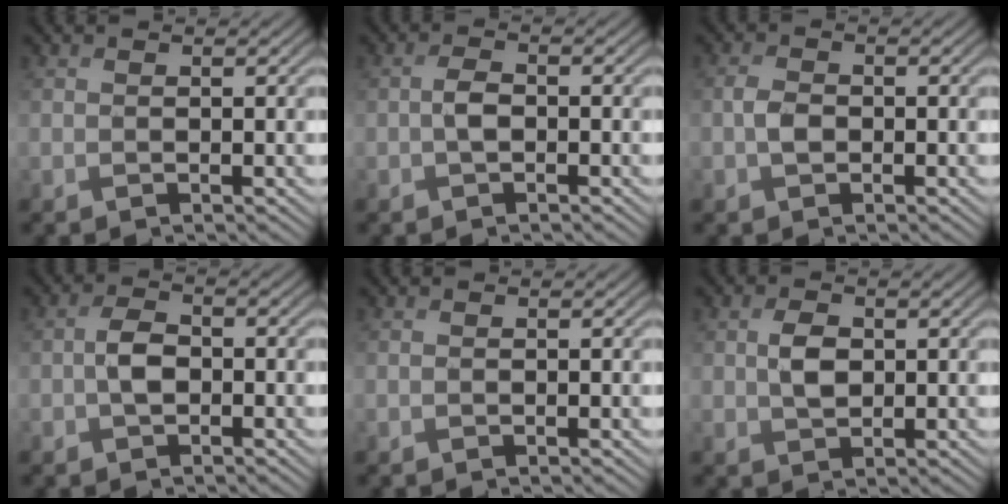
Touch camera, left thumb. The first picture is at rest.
{"total": 1.9, "force": [-0.6, 1.1, 1.5], "torque": [-0.030, 0.005, -0.016]}
{"total": 2.0, "force": [-0.6, 1.4, 1.3], "torque": [-0.032, 0.002, -0.015]}
{"total": 3.0, "force": [-0.8, 1.8, 2.2], "torque": [-0.043, 0.005, -0.020]}
{"total": 0.0}
{"total": 2.9, "force": [0.4, 1.9, 2.1], "torque": [-0.046, 0.000, 0.008]}